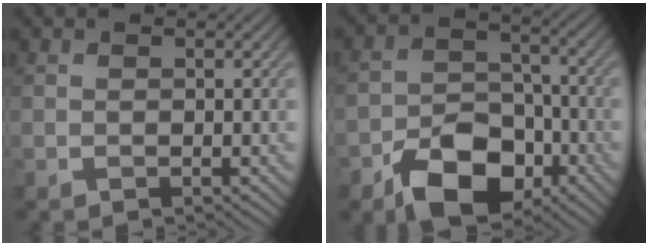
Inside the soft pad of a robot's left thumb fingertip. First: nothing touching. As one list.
[{"total": 10.5, "force": [-5.9, 6.4, 6.0], "torque": [-0.111, -0.013, -0.107]}]